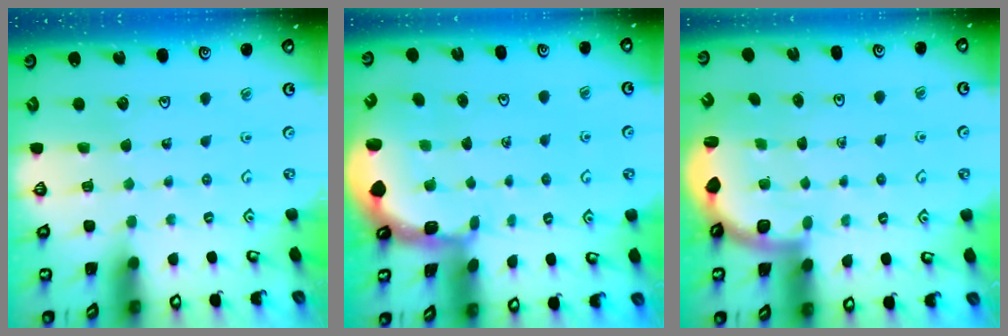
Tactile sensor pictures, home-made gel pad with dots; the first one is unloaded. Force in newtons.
{"total": 1.8, "press": 1.6, "slide": 0.7}
{"total": 3.1, "press": 2.8, "slide": 1.5}